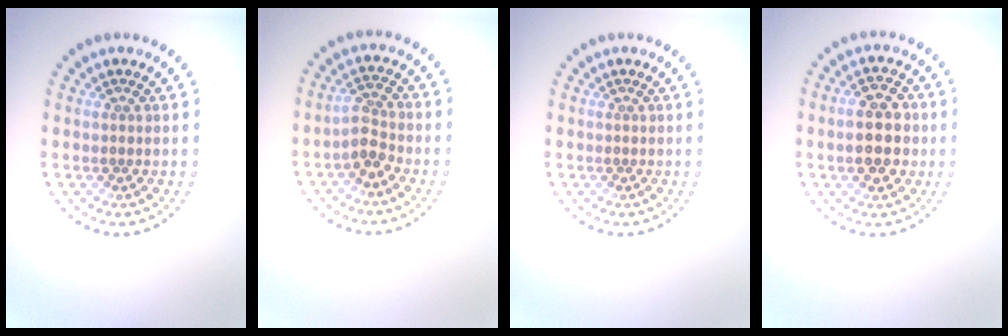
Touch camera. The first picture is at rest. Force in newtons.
{"total": 2.4, "press": 2.1, "slide": 1.0}
{"total": 0.0}
{"total": 4.3, "press": 4.3, "slide": 0.3}